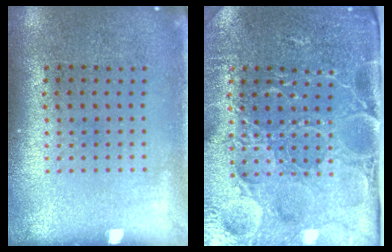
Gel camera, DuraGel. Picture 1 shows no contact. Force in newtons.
{"total": 5.0, "press": 4.2, "slide": 2.6}